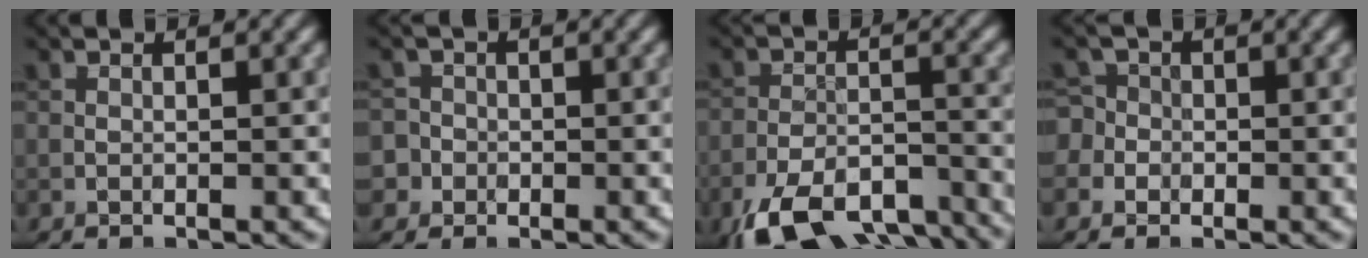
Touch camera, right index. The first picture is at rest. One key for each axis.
{"total": 3.3, "fx": -1.0, "fy": 3.1, "fz": 0.6, "tx": 0.012, "ty": 0.013, "tz": -0.041}
{"total": 11.8, "fx": -9.2, "fy": 4.7, "fz": 5.6, "tx": -0.102, "ty": -0.028, "tz": -0.134}
{"total": 4.1, "fx": -0.8, "fy": 3.9, "fz": 1.2, "tx": -0.005, "ty": 0.020, "tz": -0.053}